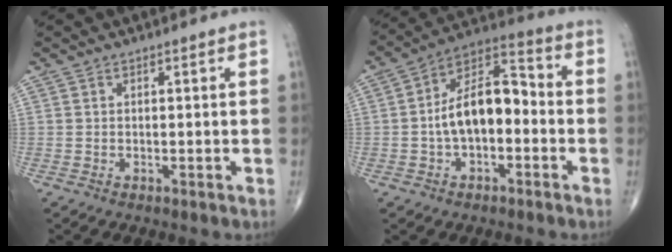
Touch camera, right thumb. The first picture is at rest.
{"total": 13.2, "force": [-1.6, 7.2, 10.9], "torque": [-0.175, 0.047, -0.038]}